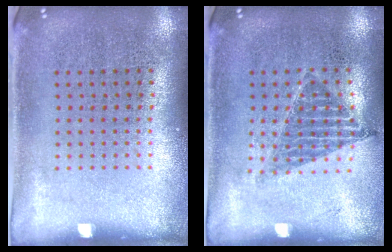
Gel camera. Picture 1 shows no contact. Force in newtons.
{"total": 1.0, "press": 0.9, "slide": 0.4}